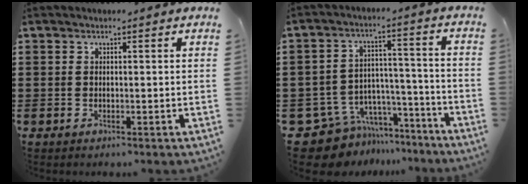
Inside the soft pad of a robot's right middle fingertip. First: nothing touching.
{"total": 9.7, "force": [-8.2, 4.7, 1.8], "torque": [-0.047, 0.025, -0.156]}